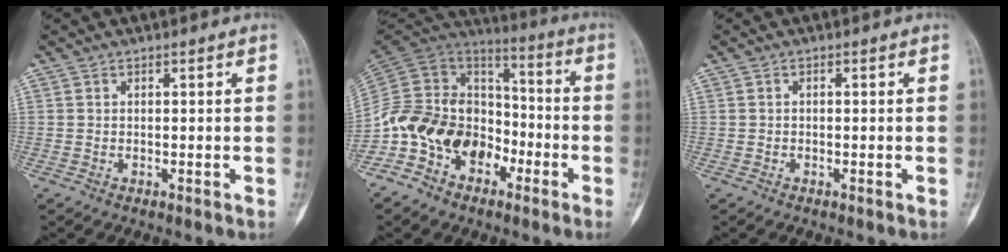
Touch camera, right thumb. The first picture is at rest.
{"total": 19.6, "force": [-9.0, 14.2, 9.9], "torque": [-0.168, 0.091, -0.169]}
{"total": 0.0}